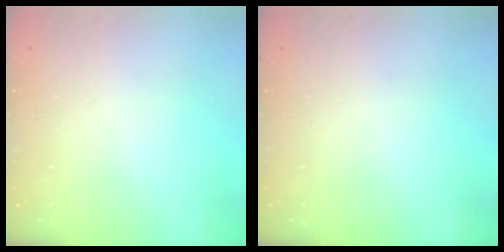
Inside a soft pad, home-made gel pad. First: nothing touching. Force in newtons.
{"total": 0.0}